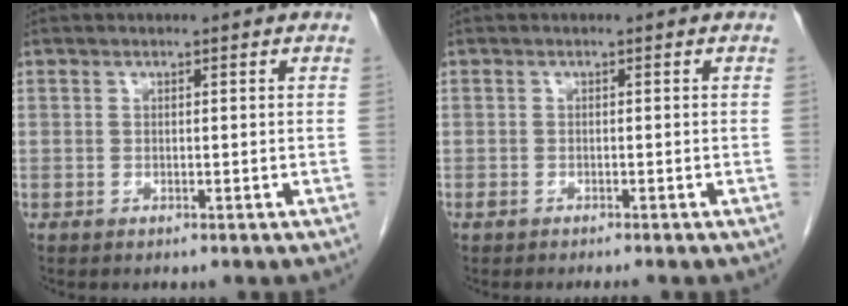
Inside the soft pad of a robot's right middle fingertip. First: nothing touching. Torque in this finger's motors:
{"motor_torque": [-0.33, 0.05, 0.02, 0.01]}